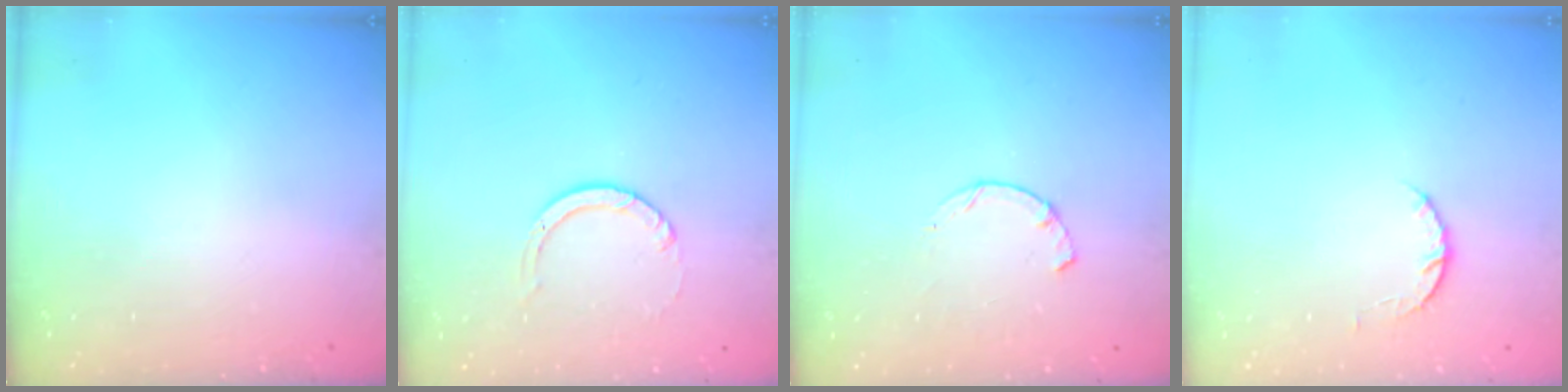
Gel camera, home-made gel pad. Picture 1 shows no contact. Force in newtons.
{"total": 3.9, "press": 3.9, "slide": 0.4}
{"total": 1.9, "press": 1.9, "slide": 0.3}
{"total": 4.1, "press": 4.1, "slide": 0.6}